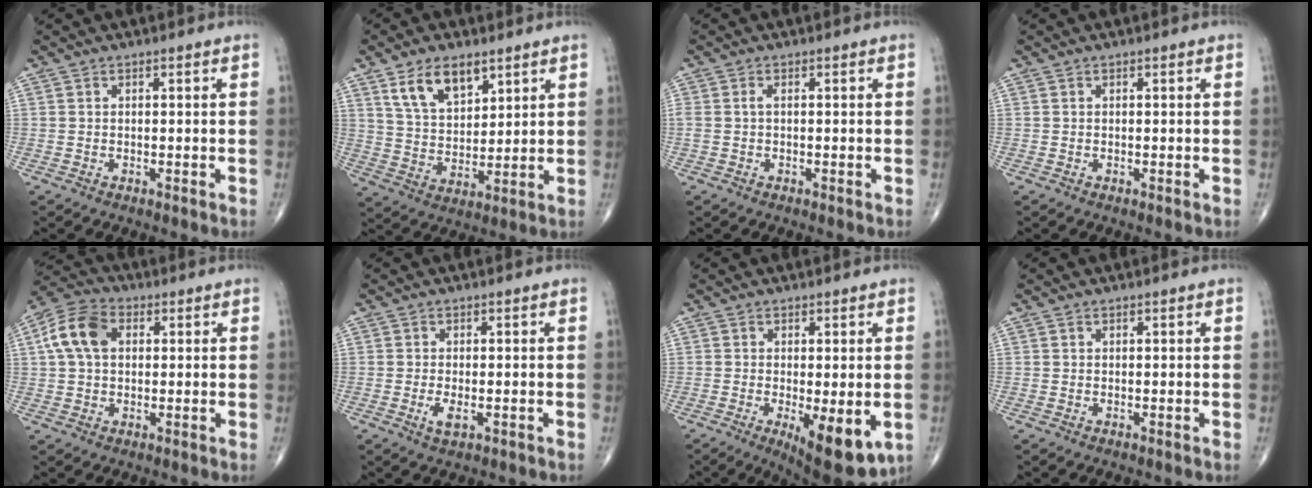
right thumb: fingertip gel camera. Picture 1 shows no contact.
{"total": 11.3, "force": [6.7, 6.0, 6.8], "torque": [-0.103, -0.033, 0.133]}
{"total": 1.2, "force": [0.1, 0.5, 1.1], "torque": [-0.030, 0.005, 0.004]}
{"total": 0.0}
{"total": 9.5, "force": [2.1, 6.4, 6.7], "torque": [-0.130, 0.021, 0.031]}
{"total": 2.5, "force": [-0.8, 1.0, 2.2], "torque": [-0.043, -0.005, -0.014]}
{"total": 10.5, "force": [-3.0, 3.6, 9.4], "torque": [-0.123, -0.022, -0.034]}
{"total": 0.0}